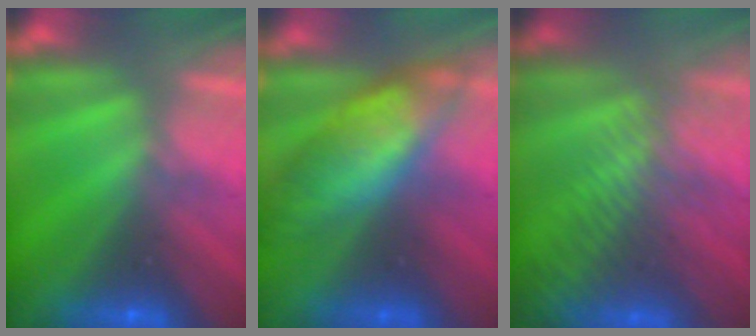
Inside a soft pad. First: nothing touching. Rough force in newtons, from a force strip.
{"total": 6.1}
{"total": 8.3}